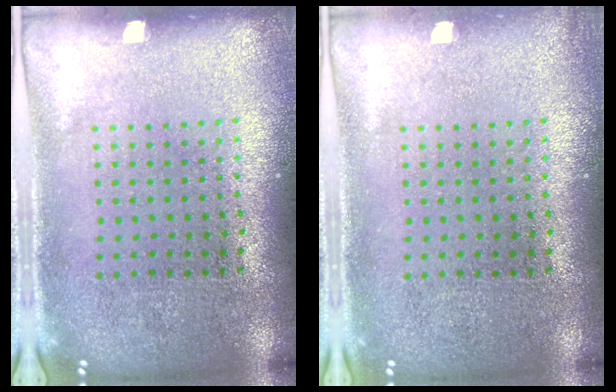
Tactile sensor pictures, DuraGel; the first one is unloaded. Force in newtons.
{"total": 0.5, "press": 0.5, "slide": 0.1}